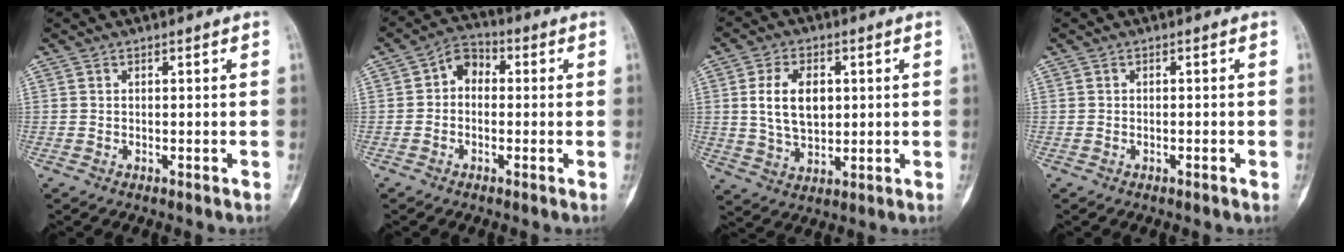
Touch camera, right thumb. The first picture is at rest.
{"total": 5.4, "force": [0.0, 4.2, 3.4], "torque": [-0.028, 0.020, -0.016]}
{"total": 9.7, "force": [1.7, 6.2, 7.3], "torque": [-0.121, -0.007, 0.039]}
{"total": 0.6, "force": [-0.4, 0.2, 0.5], "torque": [-0.007, 0.002, -0.005]}